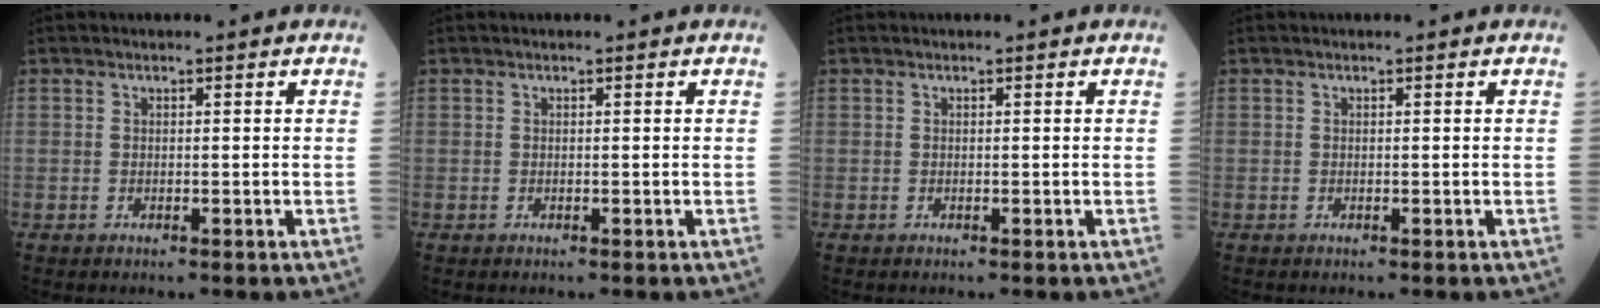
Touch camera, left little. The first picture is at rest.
{"total": 0.0}
{"total": 0.0}
{"total": 0.0}